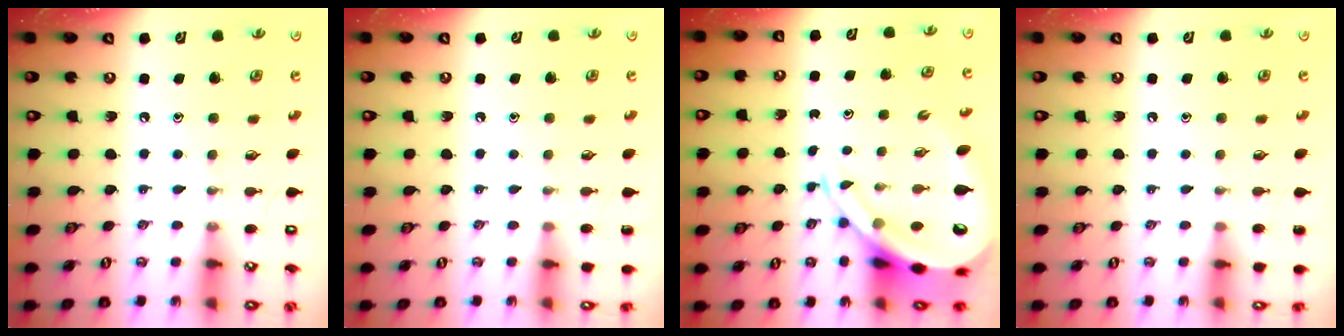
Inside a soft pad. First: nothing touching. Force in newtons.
{"total": 0.0}
{"total": 13.6, "press": 13.5, "slide": 1.5}
{"total": 0.0}